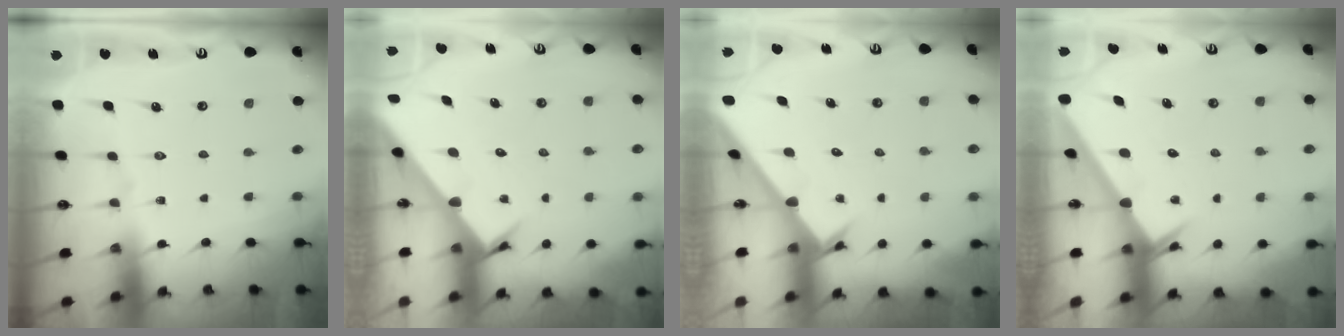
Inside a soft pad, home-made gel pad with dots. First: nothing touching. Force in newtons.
{"total": 3.4, "press": 3.4, "slide": 0.2}
{"total": 2.5, "press": 2.5, "slide": 0.2}
{"total": 2.4, "press": 2.4, "slide": 0.1}